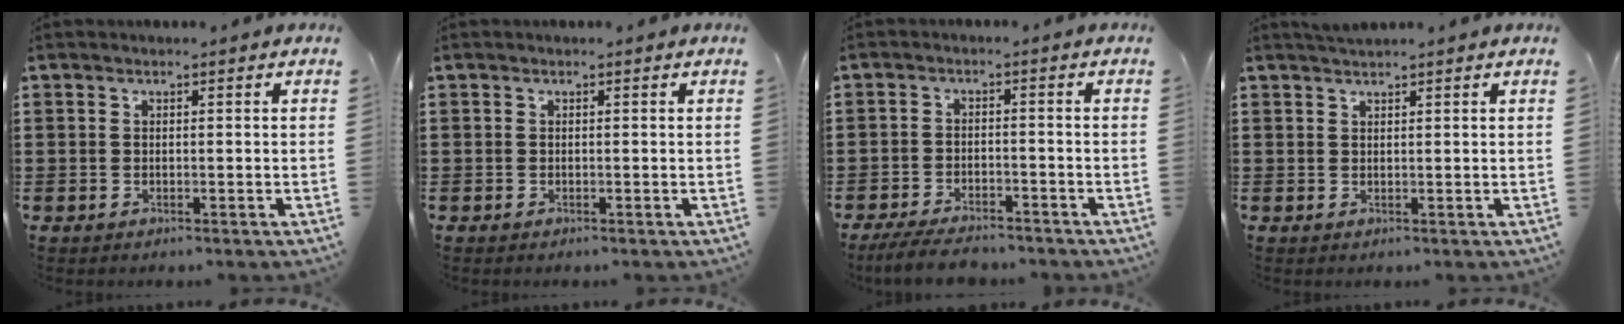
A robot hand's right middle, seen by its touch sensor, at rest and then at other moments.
{"total": 0.0}
{"total": 4.4, "force": [-4.0, 0.8, 1.6], "torque": [-0.039, -0.002, -0.082]}
{"total": 1.3, "force": [1.2, 0.1, 0.4], "torque": [-0.009, 0.000, 0.022]}